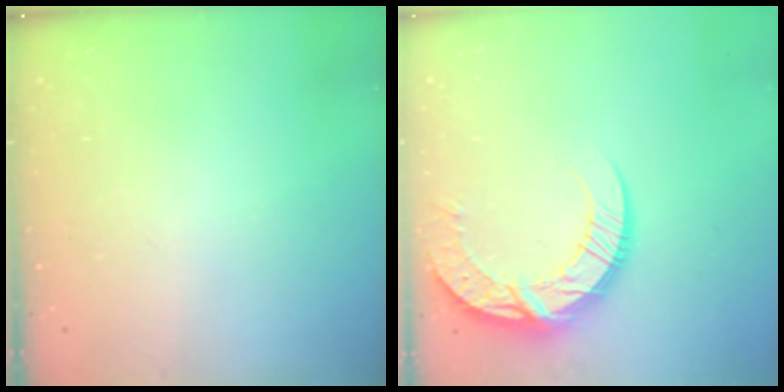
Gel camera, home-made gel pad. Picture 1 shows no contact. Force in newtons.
{"total": 13.9, "press": 13.8, "slide": 1.4}